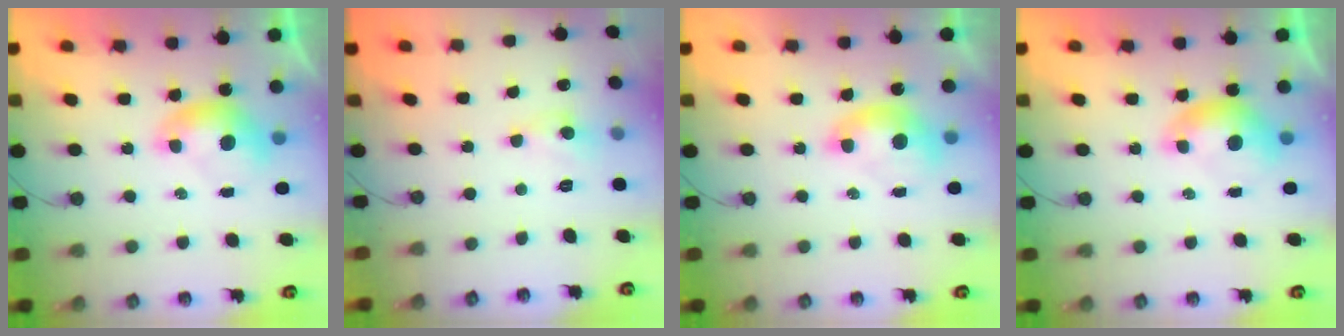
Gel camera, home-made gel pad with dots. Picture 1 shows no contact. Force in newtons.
{"total": 2.1, "press": 1.9, "slide": 0.7}
{"total": 1.7, "press": 1.6, "slide": 0.3}
{"total": 0.0}